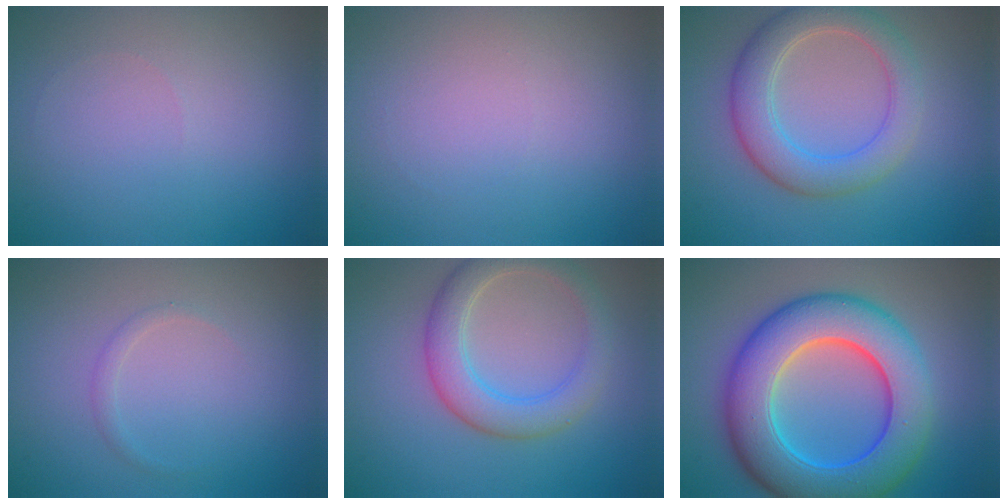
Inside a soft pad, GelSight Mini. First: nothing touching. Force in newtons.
{"total": 0.0}
{"total": 5.0, "press": 5.0, "slide": 0.1}
{"total": 0.8, "press": 0.8, "slide": 0.0}
{"total": 4.4, "press": 4.4, "slide": 0.2}
{"total": 11.3, "press": 11.3, "slide": 0.1}